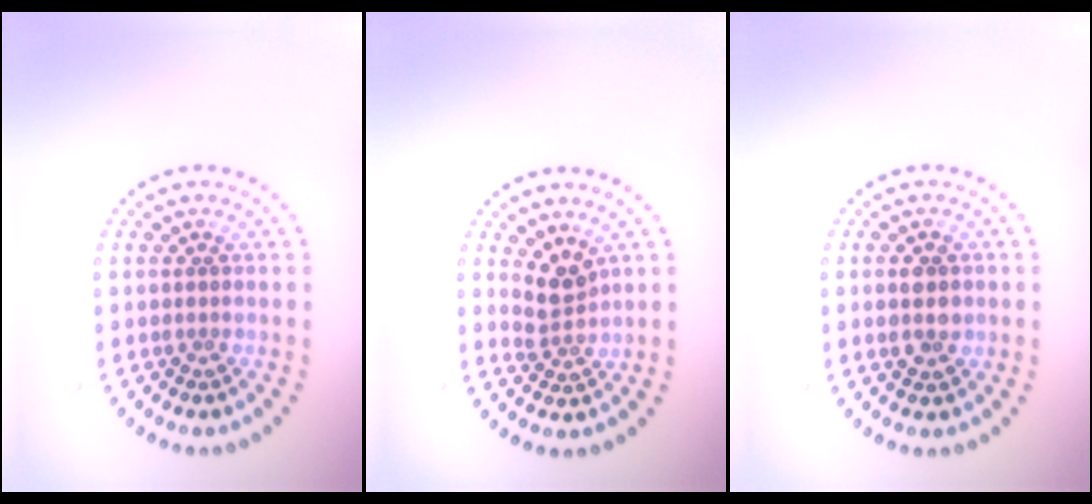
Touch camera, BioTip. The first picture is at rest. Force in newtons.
{"total": 2.3, "press": 1.7, "slide": 1.5}
{"total": 2.0, "press": 2.0, "slide": 0.1}